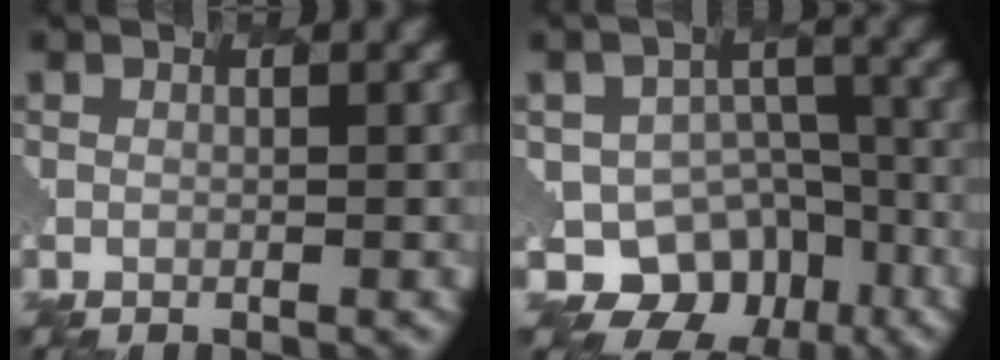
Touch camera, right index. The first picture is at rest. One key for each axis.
{"total": 8.5, "fx": -4.9, "fy": 6.4, "fz": 2.5, "tx": -0.028, "ty": 0.004, "tz": -0.069}